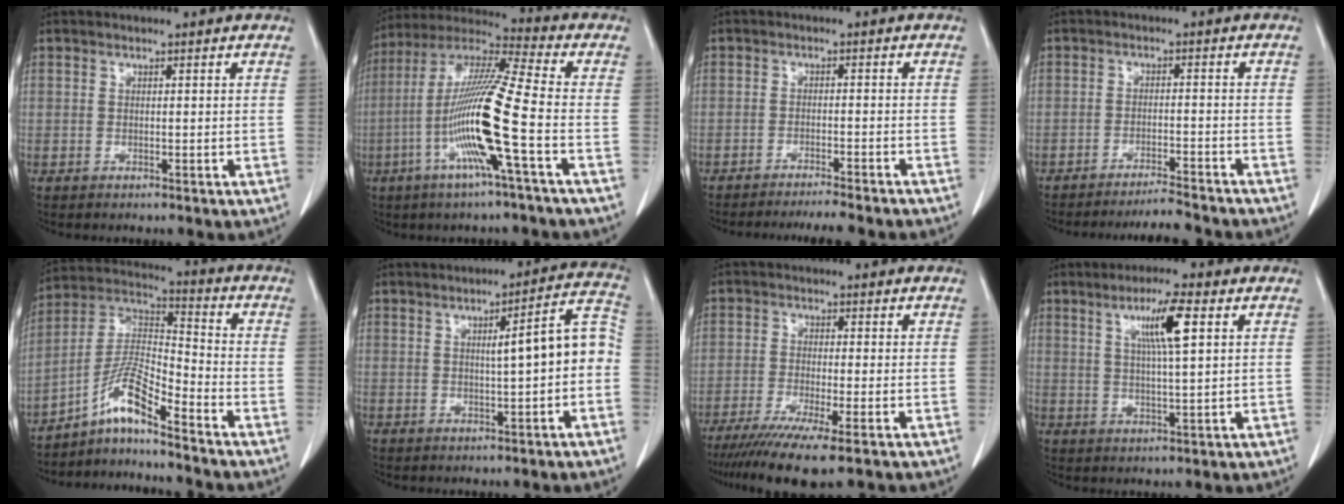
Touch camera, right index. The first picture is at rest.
{"total": 15.8, "force": [-4.6, -0.9, 15.0], "torque": [-0.301, -0.005, -0.100]}
{"total": 9.8, "force": [-9.1, 0.5, 3.5], "torque": [-0.039, -0.013, -0.117]}
{"total": 9.0, "force": [-8.6, -0.2, 2.6], "torque": [-0.030, -0.014, -0.122]}
{"total": 8.5, "force": [-6.3, 0.1, 5.7], "torque": [-0.123, 0.012, -0.121]}
{"total": 8.0, "force": [-0.4, 0.8, 8.0], "torque": [-0.102, 0.029, -0.008]}
{"total": 9.5, "force": [-6.4, 0.2, 7.0], "torque": [-0.117, -0.024, -0.102]}
{"total": 7.3, "force": [2.7, 0.1, 6.8], "torque": [-0.122, 0.004, 0.048]}